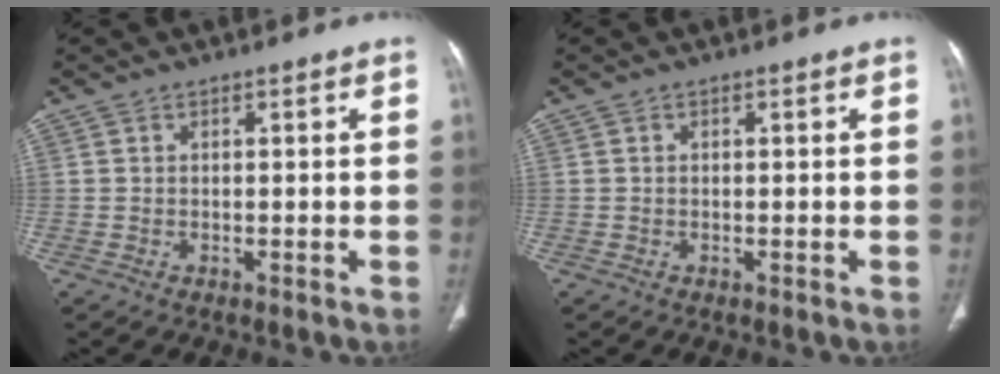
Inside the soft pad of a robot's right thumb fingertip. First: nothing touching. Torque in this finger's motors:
{"motor_torque": [-0.37, -0.04, -0.35, 0.36, -0.03]}